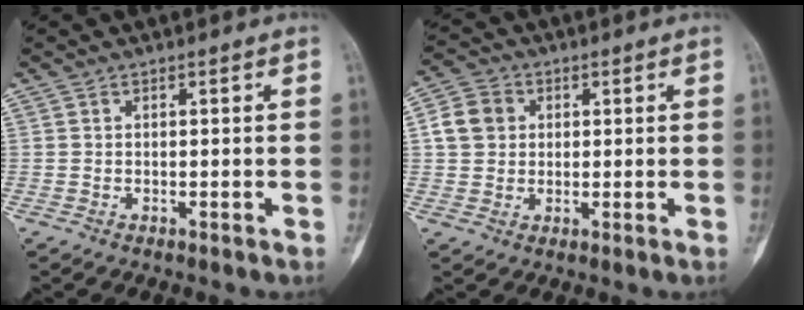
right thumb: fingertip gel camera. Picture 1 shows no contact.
{"total": 6.1, "force": [1.2, 5.2, 2.9], "torque": [-0.044, 0.006, 0.017]}